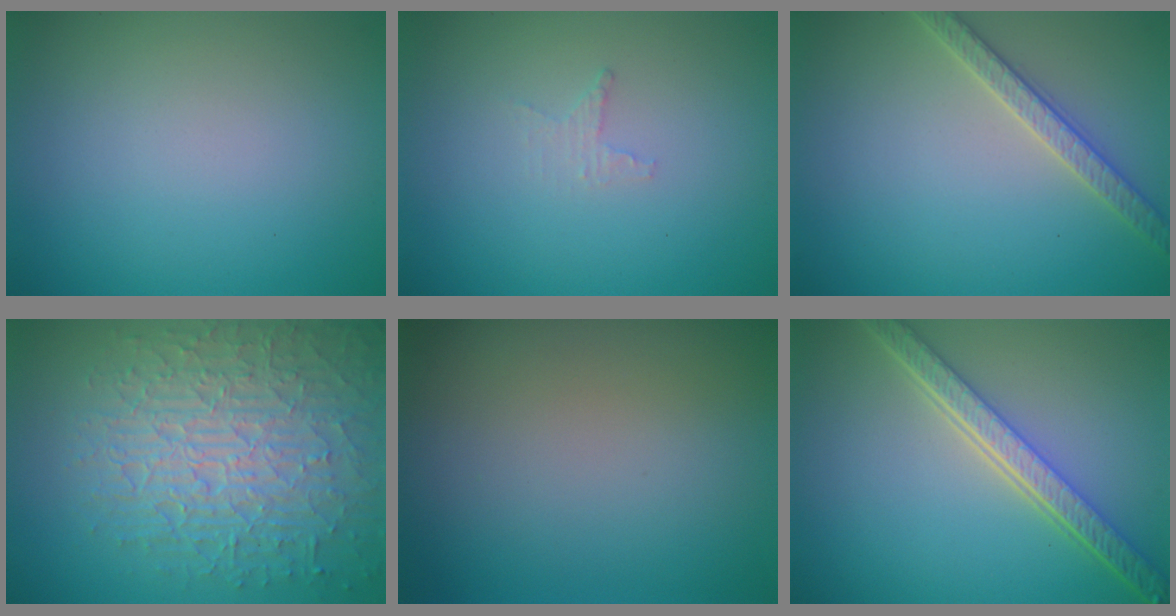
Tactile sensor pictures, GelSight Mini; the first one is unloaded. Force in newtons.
{"total": 0.9, "press": 0.8, "slide": 0.3}
{"total": 2.7, "press": 2.7, "slide": 0.1}
{"total": 9.0, "press": 6.3, "slide": 6.4}
{"total": 0.0}
{"total": 5.8, "press": 4.4, "slide": 3.7}